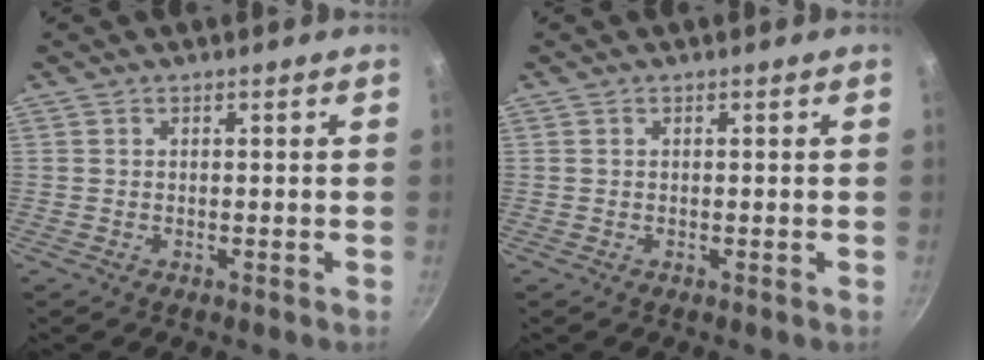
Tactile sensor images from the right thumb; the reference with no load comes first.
{"total": 0.0}